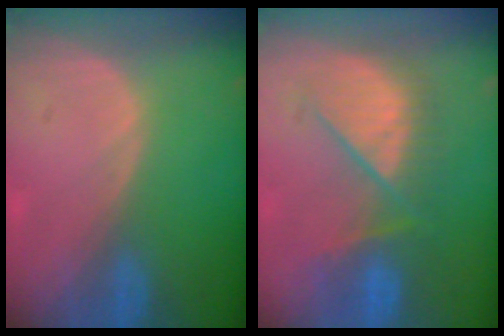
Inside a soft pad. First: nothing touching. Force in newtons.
{"total": 8.4, "press": 8.4, "slide": 0.6}